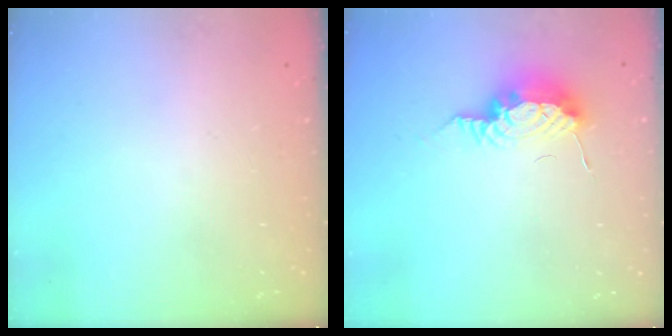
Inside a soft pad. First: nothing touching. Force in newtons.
{"total": 14.0, "press": 10.6, "slide": 9.1}